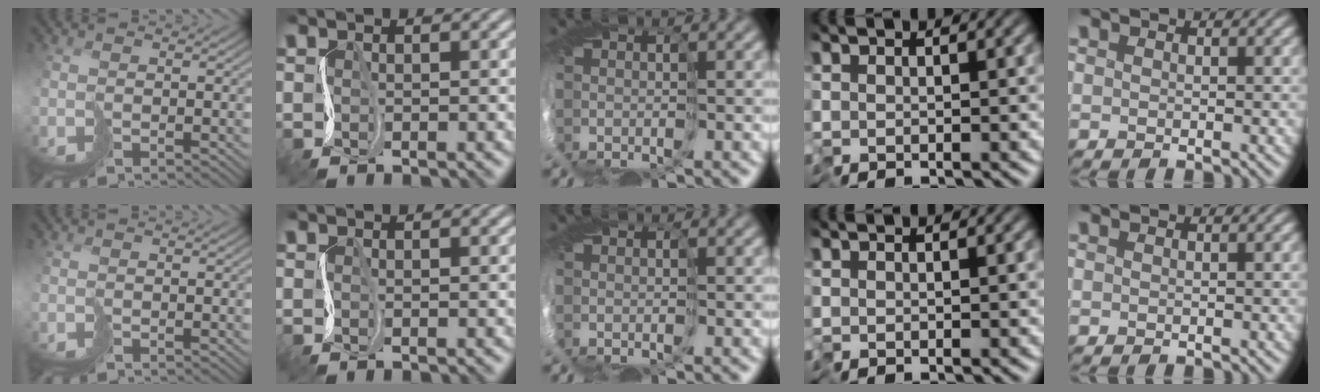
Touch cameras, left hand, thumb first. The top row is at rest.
{}